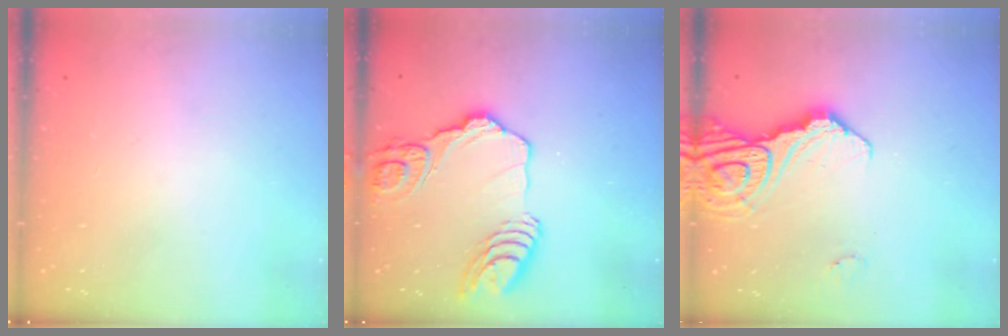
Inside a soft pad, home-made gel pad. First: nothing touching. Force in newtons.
{"total": 18.6, "press": 18.5, "slide": 2.1}
{"total": 14.4, "press": 14.3, "slide": 1.8}